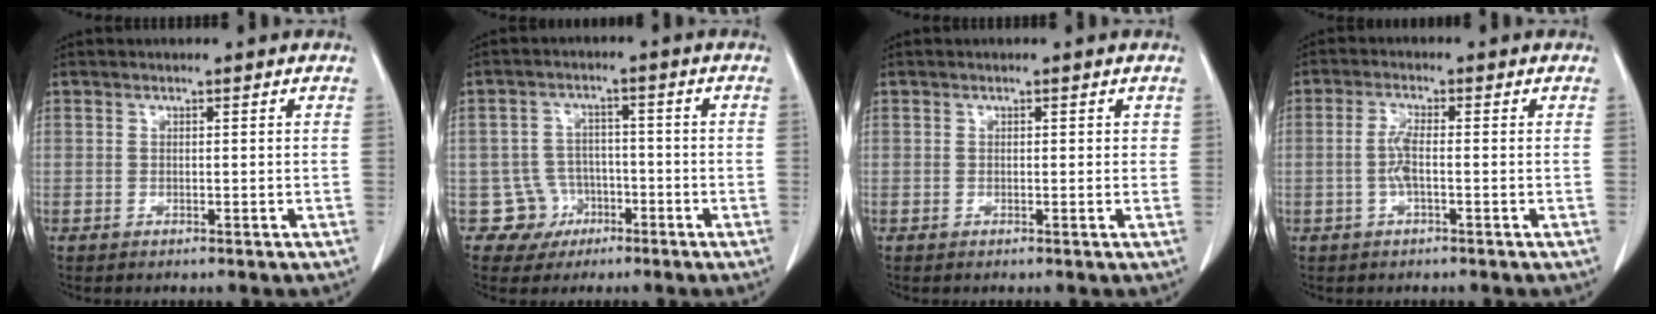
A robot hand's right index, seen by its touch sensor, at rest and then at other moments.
{"total": 5.4, "force": [-2.2, 4.9, -0.4], "torque": [0.015, 0.016, -0.031]}
{"total": 0.8, "force": [0.3, 0.5, 0.5], "torque": [-0.003, 0.002, 0.002]}
{"total": 3.1, "force": [-0.5, 0.5, 3.0], "torque": [-0.066, 0.003, -0.010]}